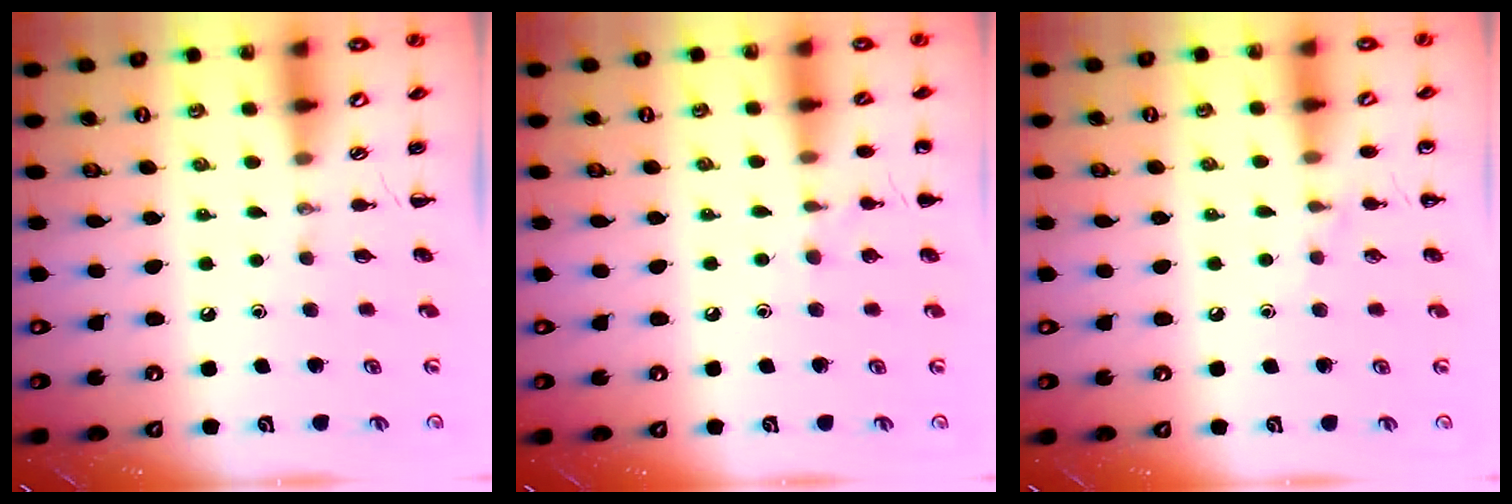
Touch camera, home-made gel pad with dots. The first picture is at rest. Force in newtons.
{"total": 5.6, "press": 5.4, "slide": 1.7}
{"total": 4.2, "press": 4.0, "slide": 1.3}